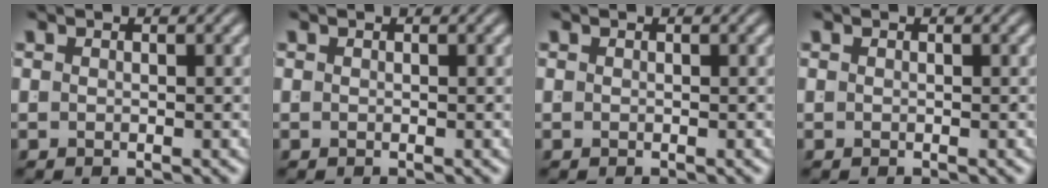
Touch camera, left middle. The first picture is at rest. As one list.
[{"total": 0.0}, {"total": 0.0}, {"total": 0.0}]